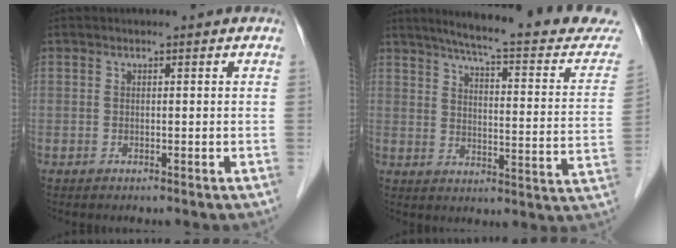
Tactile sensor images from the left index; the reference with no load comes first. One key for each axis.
{"total": 21.6, "fx": 19.4, "fy": 1.4, "fz": 9.6, "tx": -0.124, "ty": -0.054, "tz": 0.234}